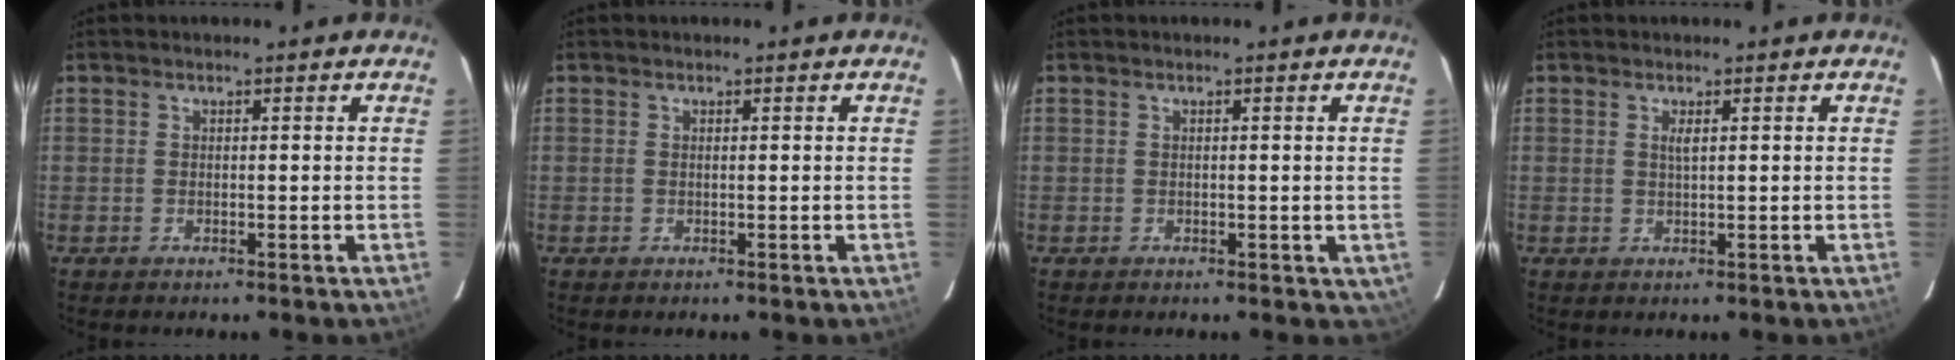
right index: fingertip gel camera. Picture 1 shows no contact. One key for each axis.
{"total": 0.0}
{"total": 1.3, "fx": -0.1, "fy": 1.2, "fz": 0.6, "tx": 0.000, "ty": -0.002, "tz": 0.002}
{"total": 1.1, "fx": 0.4, "fy": 0.1, "fz": 1.0, "tx": -0.020, "ty": 0.001, "tz": 0.008}